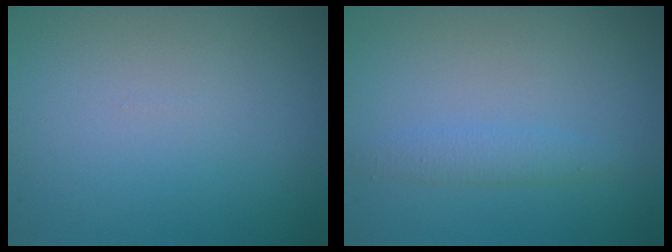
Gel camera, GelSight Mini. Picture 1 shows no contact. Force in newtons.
{"total": 1.5, "press": 1.4, "slide": 0.1}